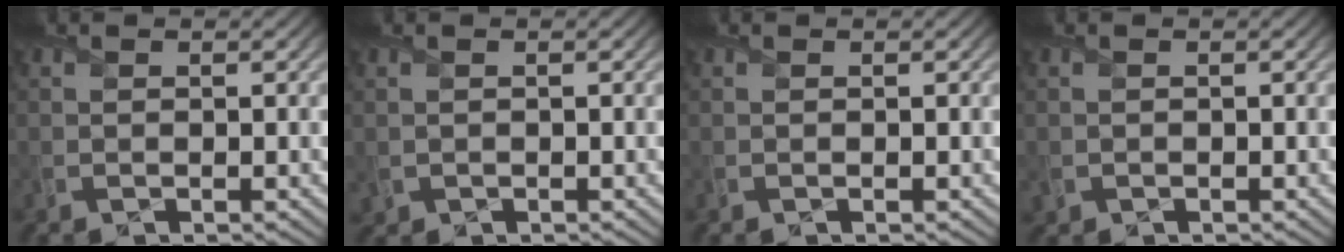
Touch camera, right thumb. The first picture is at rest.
{"total": 0.9, "force": [-0.1, 0.9, 0.1], "torque": [-0.005, -0.008, -0.001]}
{"total": 0.0}
{"total": 0.9, "force": [-0.4, 0.8, 0.0], "torque": [0.000, -0.008, -0.009]}